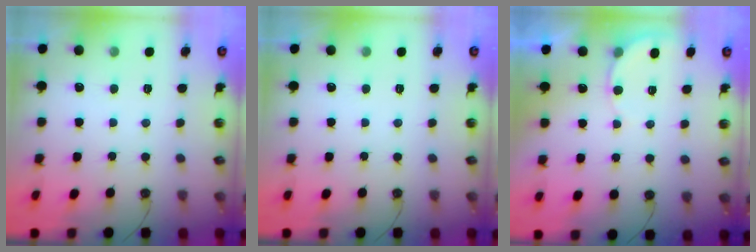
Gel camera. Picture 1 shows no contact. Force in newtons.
{"total": 0.0}
{"total": 3.8, "press": 3.8, "slide": 0.4}